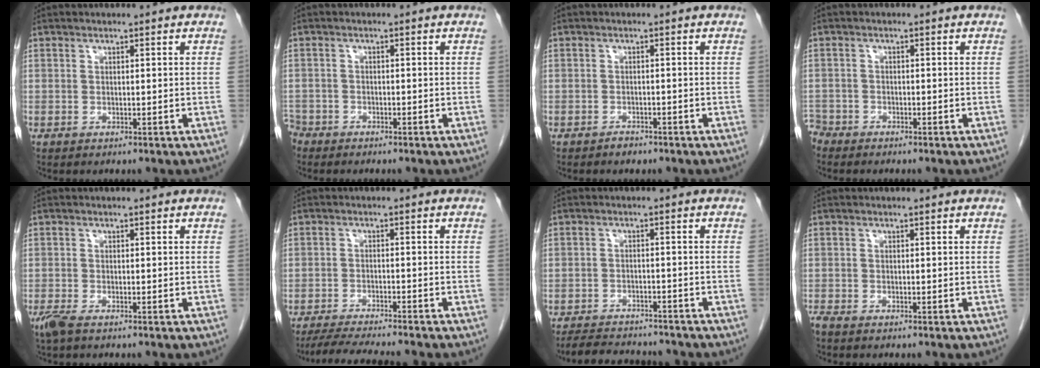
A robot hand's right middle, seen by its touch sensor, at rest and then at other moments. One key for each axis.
{"total": 3.1, "fx": -2.7, "fy": 1.6, "fz": 0.2, "tx": -0.009, "ty": 0.000, "tz": -0.055}
{"total": 1.3, "fx": -1.1, "fy": 0.5, "fz": 0.3, "tx": -0.010, "ty": 0.000, "tz": -0.016}
{"total": 2.4, "fx": -2.2, "fy": 0.7, "fz": -0.2, "tx": 0.002, "ty": -0.003, "tz": -0.044}
{"total": 2.3, "fx": -1.6, "fy": 0.5, "fz": 1.5, "tx": -0.039, "ty": -0.008, "tz": -0.032}
{"total": 8.5, "fx": -7.6, "fy": -0.6, "fz": 3.7, "tx": -0.052, "ty": -0.016, "tz": -0.123}
{"total": 9.1, "fx": -8.5, "fy": 1.9, "fz": 2.5, "tx": -0.038, "ty": 0.001, "tz": -0.122}
{"total": 1.1, "fx": -0.8, "fy": -0.2, "fz": 0.6, "tx": -0.019, "ty": -0.001, "tz": -0.017}